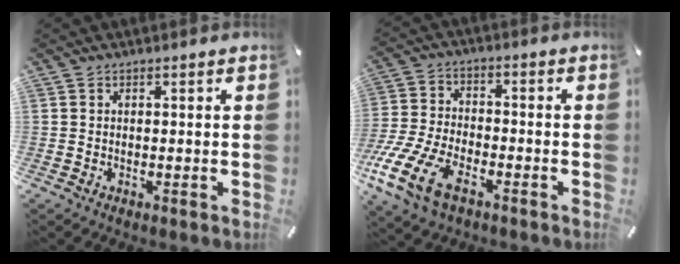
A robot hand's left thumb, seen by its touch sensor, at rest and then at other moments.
{"total": 13.3, "force": [-7.2, 7.1, 8.6], "torque": [-0.189, 0.025, -0.131]}